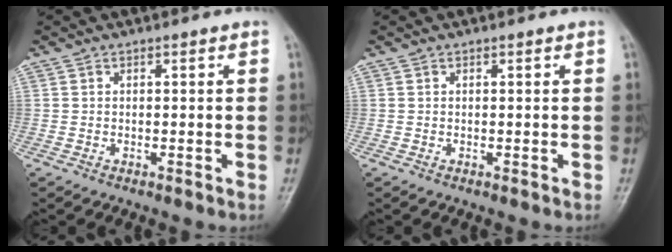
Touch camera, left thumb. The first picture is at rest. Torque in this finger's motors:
{"motor_torque": [-0.06, 0.14, -0.20, 0.00, 0.00]}